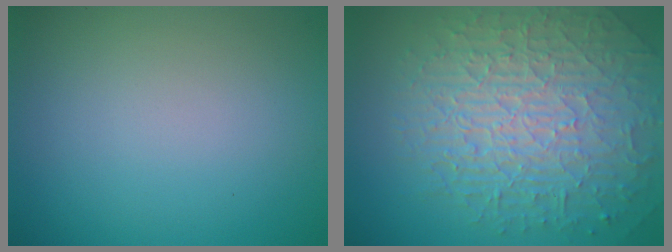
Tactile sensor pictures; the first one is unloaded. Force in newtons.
{"total": 9.7, "press": 6.3, "slide": 7.4}